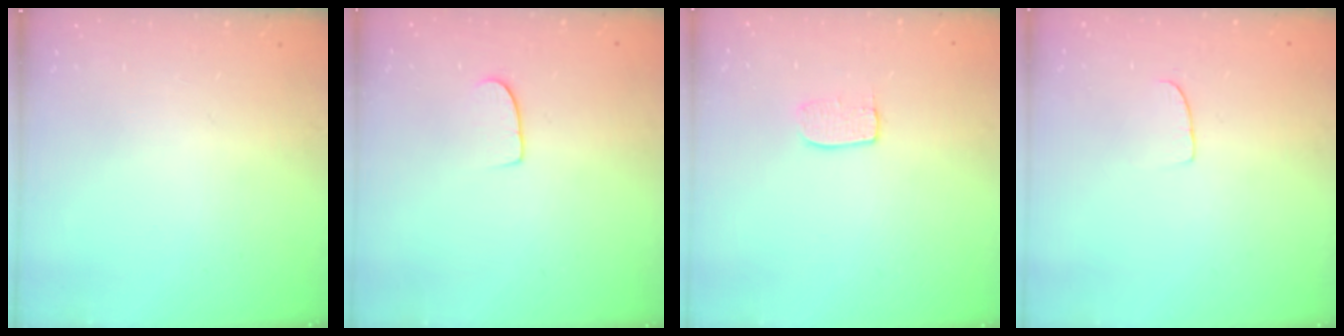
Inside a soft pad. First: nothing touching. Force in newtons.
{"total": 6.5, "press": 6.5, "slide": 0.5}
{"total": 5.5, "press": 5.5, "slide": 0.1}
{"total": 5.4, "press": 5.3, "slide": 0.4}